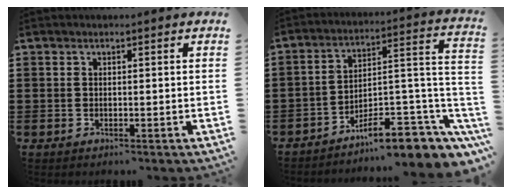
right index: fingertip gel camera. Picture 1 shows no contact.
{"total": 9.6, "force": [-7.6, 2.6, 5.3], "torque": [-0.066, 0.018, -0.143]}